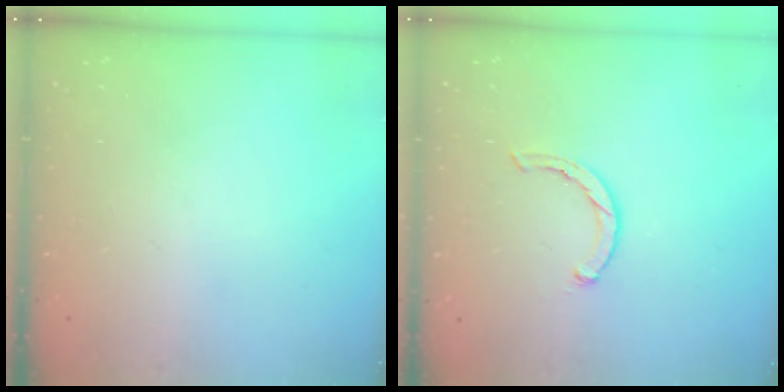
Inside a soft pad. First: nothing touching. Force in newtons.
{"total": 2.3, "press": 2.2, "slide": 0.5}